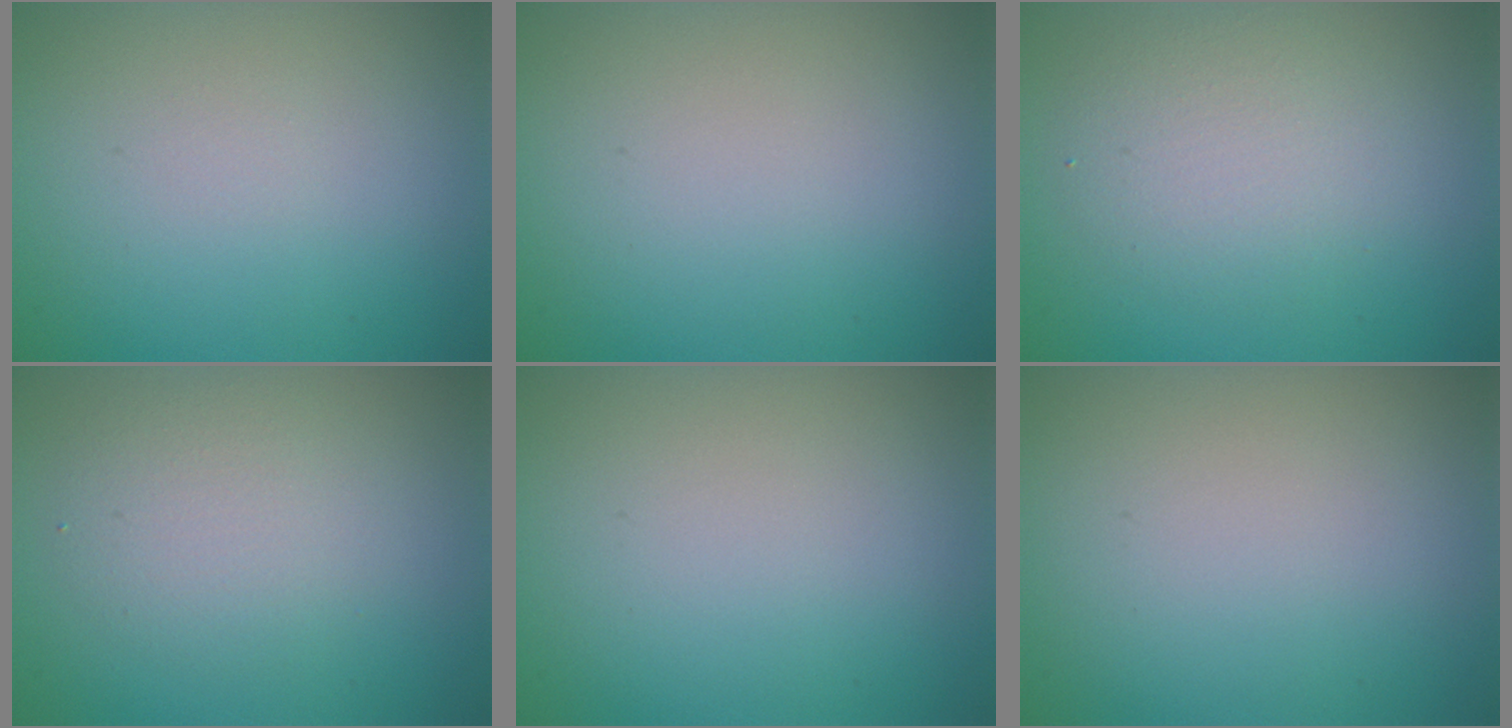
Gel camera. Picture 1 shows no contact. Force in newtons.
{"total": 0.0}
{"total": 3.3, "press": 3.3, "slide": 0.1}
{"total": 2.9, "press": 2.9, "slide": 0.2}
{"total": 0.0}
{"total": 0.0}